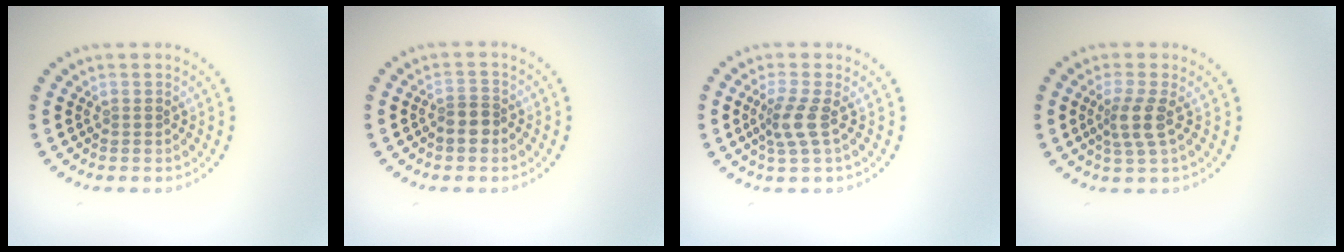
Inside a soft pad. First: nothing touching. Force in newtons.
{"total": 2.0, "press": 1.7, "slide": 1.0}
{"total": 2.4, "press": 1.9, "slide": 1.6}
{"total": 2.5, "press": 2.0, "slide": 1.4}